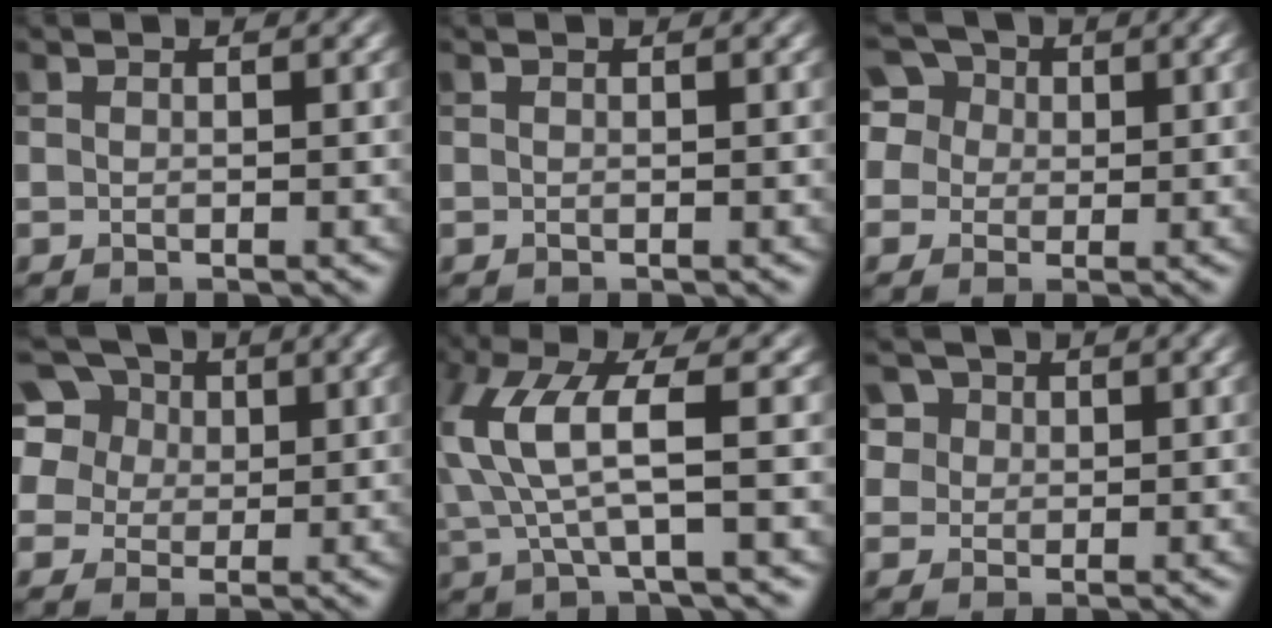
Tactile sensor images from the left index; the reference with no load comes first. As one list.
[{"total": 0.0}, {"total": 9.6, "force": [3.7, 7.6, 4.6], "torque": [-0.088, 0.048, 0.029]}, {"total": 12.1, "force": [5.8, 9.1, 5.3], "torque": [-0.136, 0.043, 0.088]}, {"total": 5.9, "force": [1.0, 1.5, 5.6], "torque": [-0.132, 0.007, 0.019]}, {"total": 5.7, "force": [2.9, 4.4, 2.2], "torque": [-0.058, 0.015, 0.038]}]